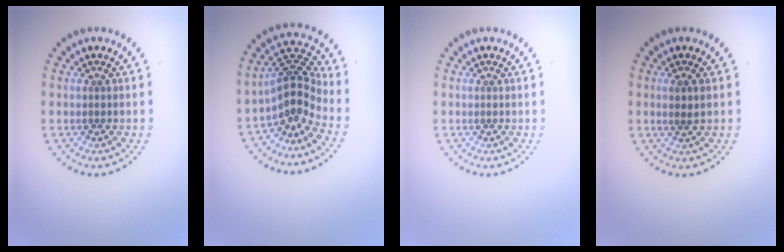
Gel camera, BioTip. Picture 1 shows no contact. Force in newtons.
{"total": 3.7, "press": 2.8, "slide": 2.5}
{"total": 0.0}
{"total": 1.0, "press": 0.8, "slide": 0.7}